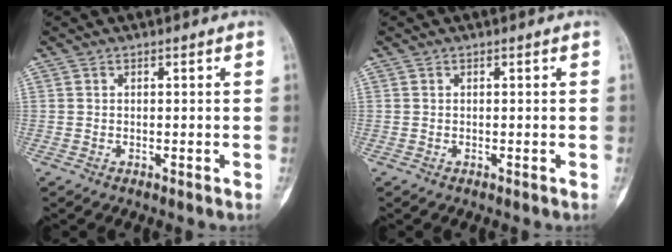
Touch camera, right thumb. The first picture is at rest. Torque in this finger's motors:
{"motor_torque": [0.01, 0.00, 0.01, -0.01, 0.01]}